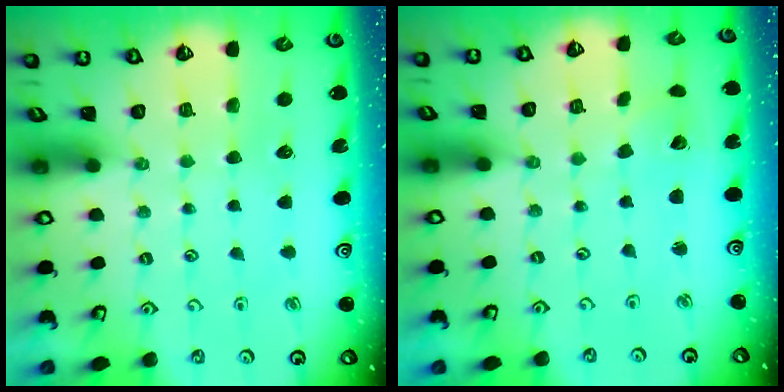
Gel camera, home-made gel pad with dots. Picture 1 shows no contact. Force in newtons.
{"total": 2.4, "press": 2.4, "slide": 0.1}